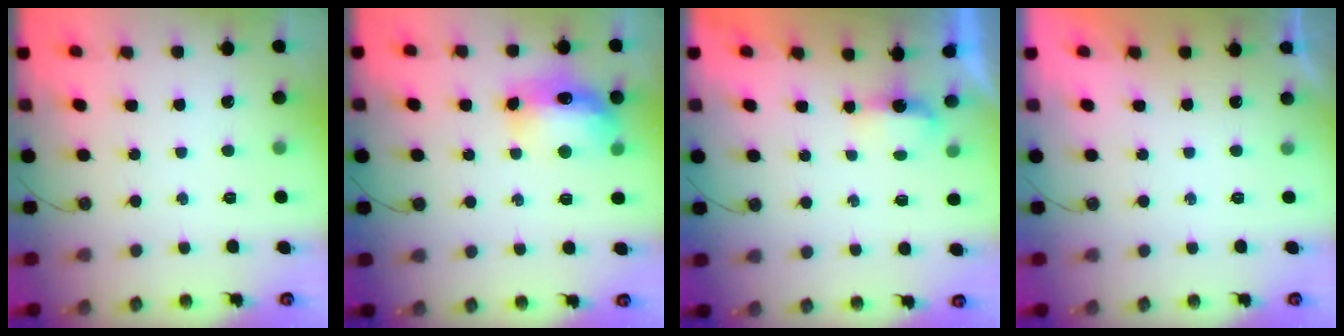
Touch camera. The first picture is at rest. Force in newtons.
{"total": 13.6, "press": 13.5, "slide": 1.5}
{"total": 3.0, "press": 2.9, "slide": 0.6}
{"total": 0.0}